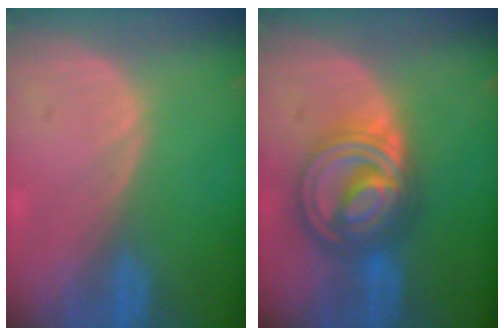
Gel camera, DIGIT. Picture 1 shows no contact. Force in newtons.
{"total": 9.0, "press": 9.0, "slide": 0.7}